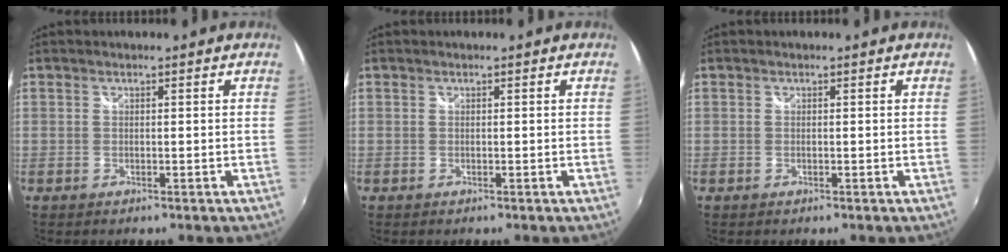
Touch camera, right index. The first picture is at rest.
{"total": 0.0}
{"total": 0.0}